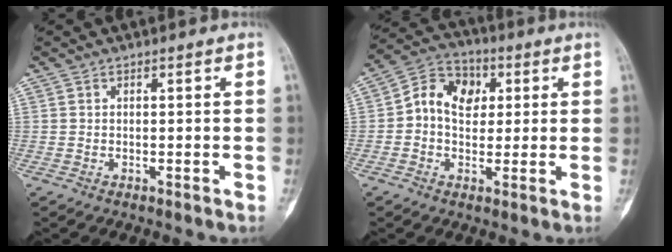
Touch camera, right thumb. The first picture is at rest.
{"total": 9.6, "force": [1.5, 7.3, 6.1], "torque": [-0.078, 0.016, 0.015]}